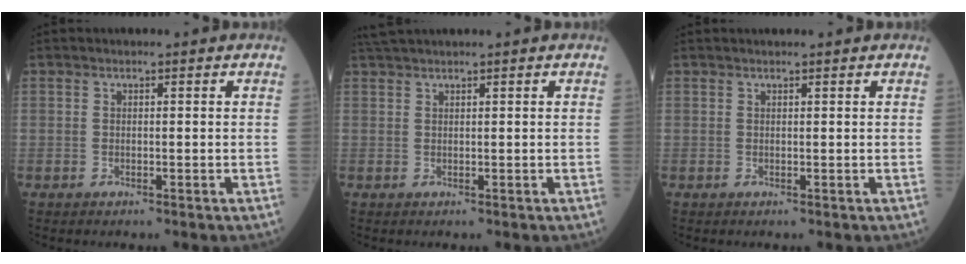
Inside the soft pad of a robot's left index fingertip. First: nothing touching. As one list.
[{"total": 2.4, "force": [2.2, -0.5, 0.9], "torque": [-0.016, 0.023, 0.047]}, {"total": 1.5, "force": [1.4, 0.1, 0.5], "torque": [-0.004, 0.014, 0.021]}]